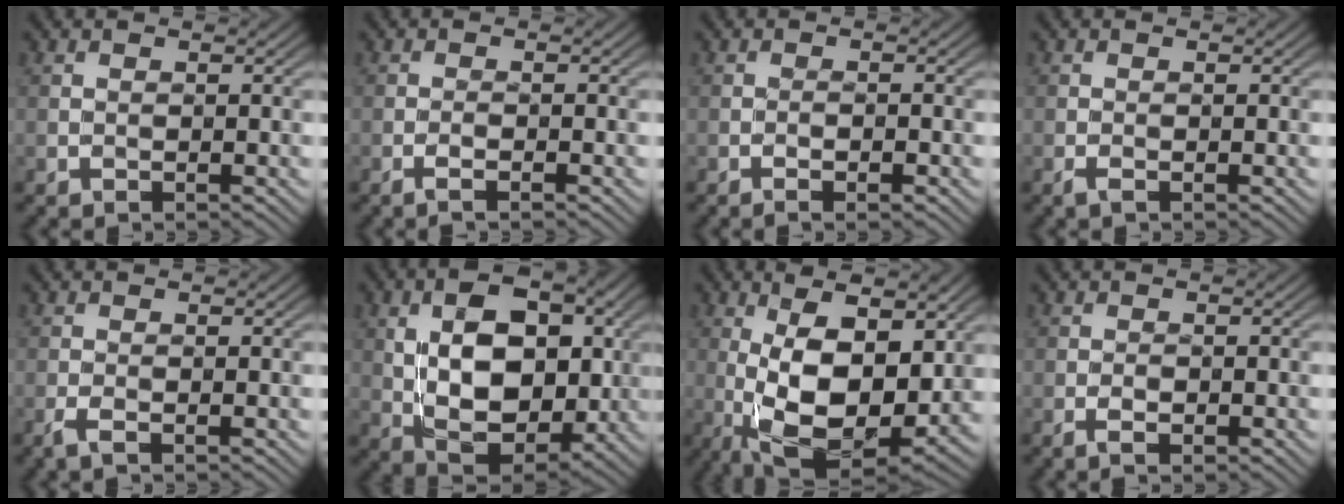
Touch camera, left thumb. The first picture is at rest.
{"total": 1.2, "force": [-0.9, -0.4, 0.6], "torque": [-0.018, 0.001, -0.018]}
{"total": 1.5, "force": [-1.0, 0.0, 1.1], "torque": [-0.023, 0.000, -0.017]}
{"total": 0.9, "force": [-0.6, 0.1, 0.7], "torque": [-0.019, -0.001, -0.011]}
{"total": 1.5, "force": [-0.9, 0.2, 1.2], "torque": [-0.033, -0.003, -0.019]}
{"total": 10.4, "force": [1.6, 6.6, 7.8], "torque": [-0.144, -0.001, 0.028]}
{"total": 13.3, "force": [1.0, 5.5, 12.1], "torque": [-0.214, -0.014, 0.024]}
{"total": 1.5, "force": [-0.9, 0.4, 1.1], "torque": [-0.023, -0.002, -0.015]}